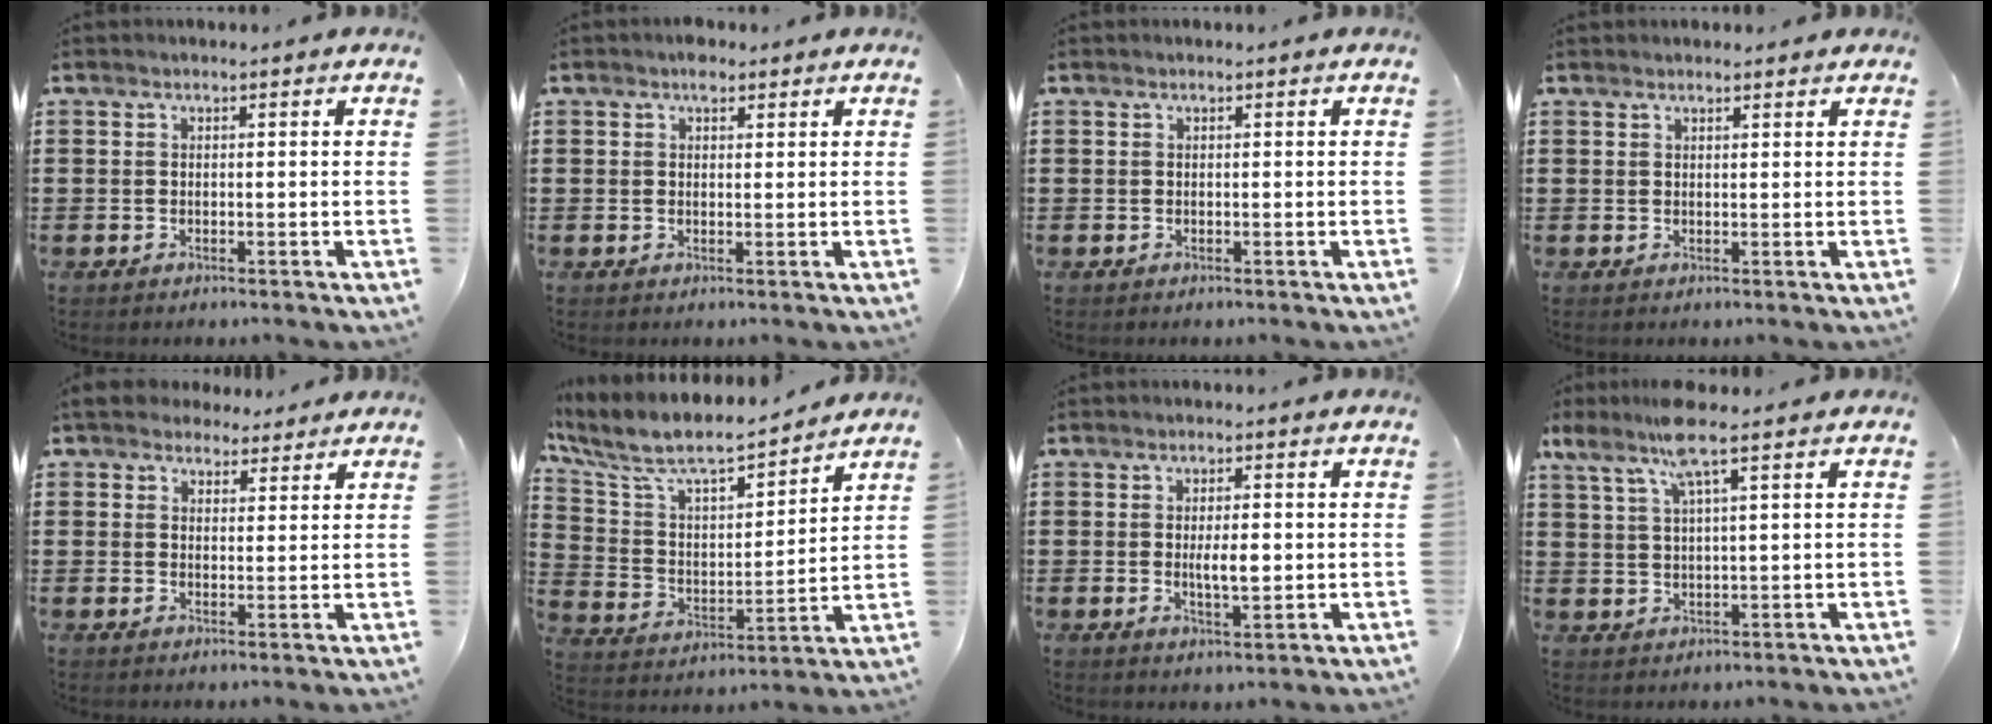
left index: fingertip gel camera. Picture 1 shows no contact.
{"total": 2.2, "force": [1.4, 1.2, 1.1], "torque": [-0.009, 0.000, 0.023]}
{"total": 0.0}
{"total": 1.3, "force": [1.2, 0.2, 0.4], "torque": [-0.009, 0.001, 0.024]}
{"total": 4.6, "force": [3.9, 2.1, 1.1], "torque": [-0.036, 0.003, 0.075]}
{"total": 7.9, "force": [6.7, 1.9, 3.9], "torque": [-0.108, -0.046, 0.108]}
{"total": 4.0, "force": [0.2, 1.2, 3.8], "torque": [-0.062, -0.003, 0.000]}
{"total": 7.7, "force": [4.7, 0.9, 6.1], "torque": [-0.138, 0.000, 0.081]}